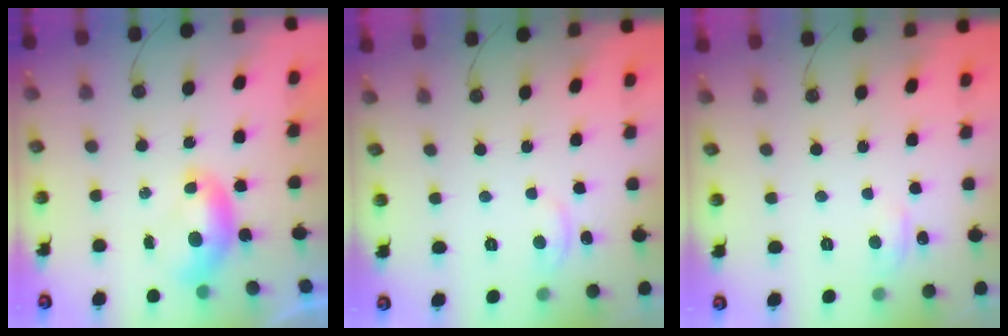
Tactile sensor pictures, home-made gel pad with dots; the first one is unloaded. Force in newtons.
{"total": 2.8, "press": 2.8, "slide": 0.5}
{"total": 0.7, "press": 0.2, "slide": 0.6}